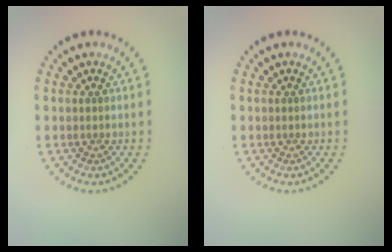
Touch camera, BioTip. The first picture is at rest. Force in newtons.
{"total": 0.0}